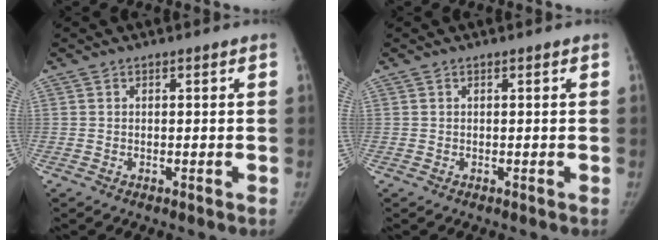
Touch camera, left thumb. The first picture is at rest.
{"total": 0.0}